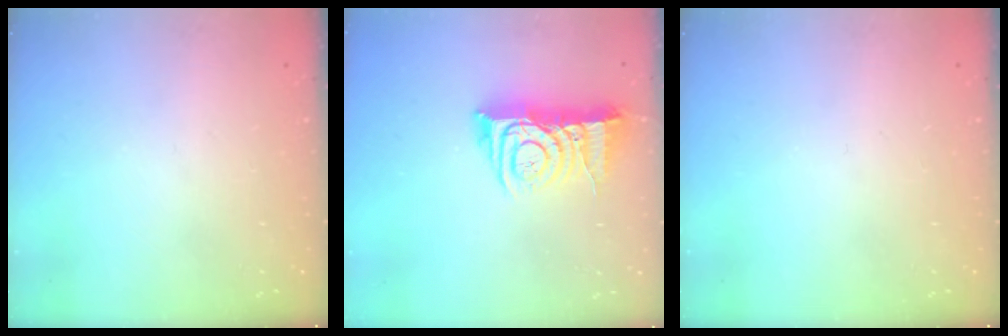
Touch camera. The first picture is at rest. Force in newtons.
{"total": 11.0, "press": 10.9, "slide": 1.6}
{"total": 0.0}